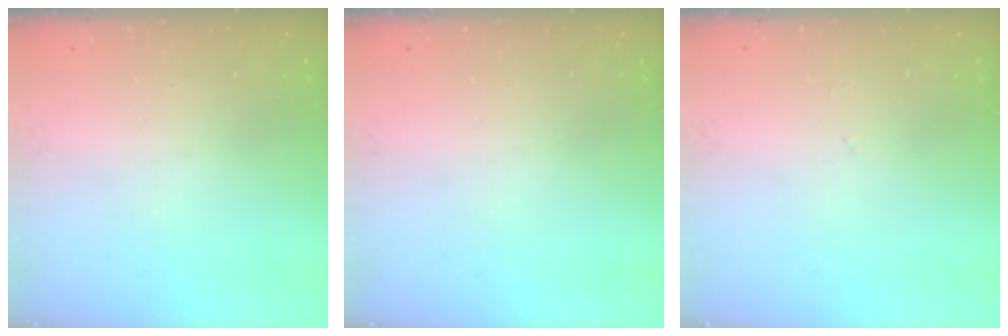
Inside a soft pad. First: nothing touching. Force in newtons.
{"total": 0.0}
{"total": 3.3, "press": 3.3, "slide": 0.3}